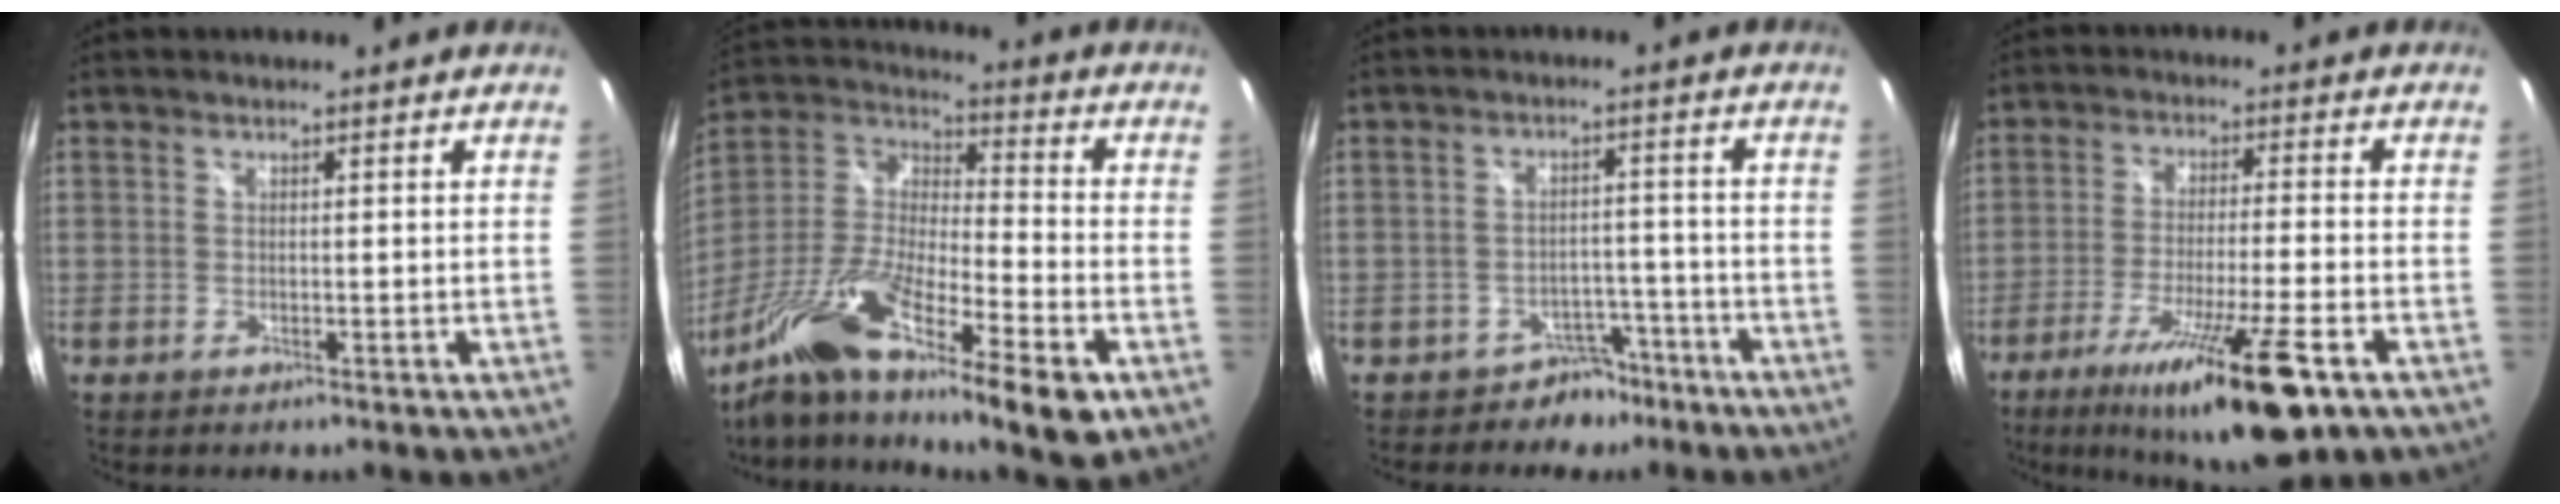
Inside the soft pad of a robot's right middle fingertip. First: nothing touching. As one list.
[{"total": 22.8, "force": [-13.2, 4.7, 17.9], "torque": [-0.322, -0.036, -0.245]}, {"total": 5.3, "force": [-4.0, 3.5, 0.3], "torque": [-0.002, 0.029, -0.055]}, {"total": 16.8, "force": [-9.6, 2.1, 13.7], "torque": [-0.248, -0.043, -0.158]}]